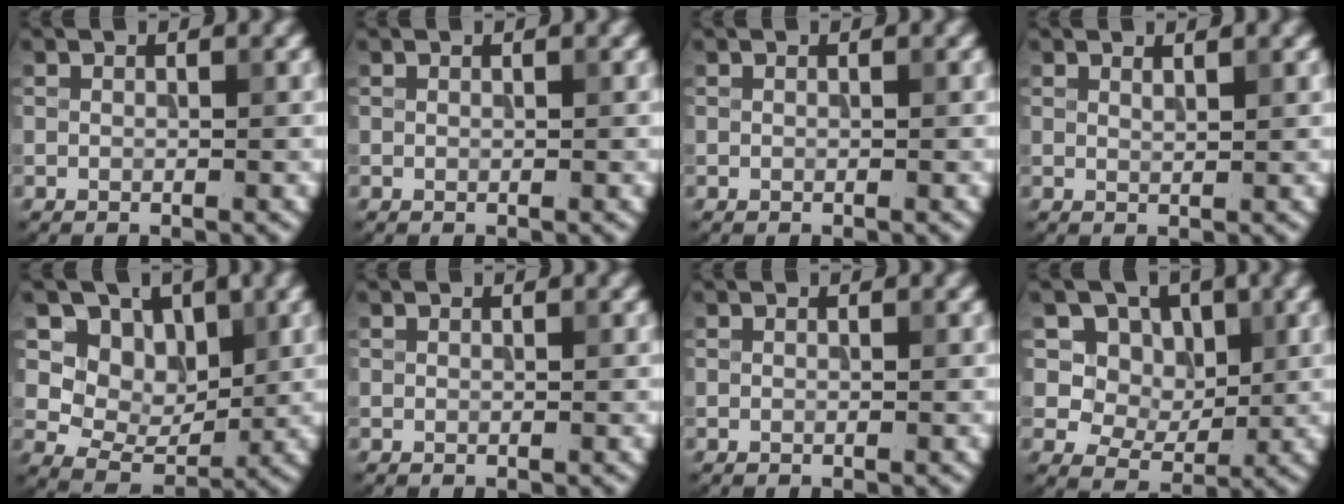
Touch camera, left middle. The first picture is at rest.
{"total": 0.0}
{"total": 0.0}
{"total": 0.7, "force": [0.6, -0.2, 0.3], "torque": [-0.011, 0.002, 0.015]}
{"total": 6.3, "force": [2.4, 4.7, 3.4], "torque": [-0.059, -0.012, 0.034]}
{"total": 0.0}
{"total": 0.0}
{"total": 9.3, "force": [4.0, 6.9, 4.9], "torque": [-0.087, 0.003, 0.055]}